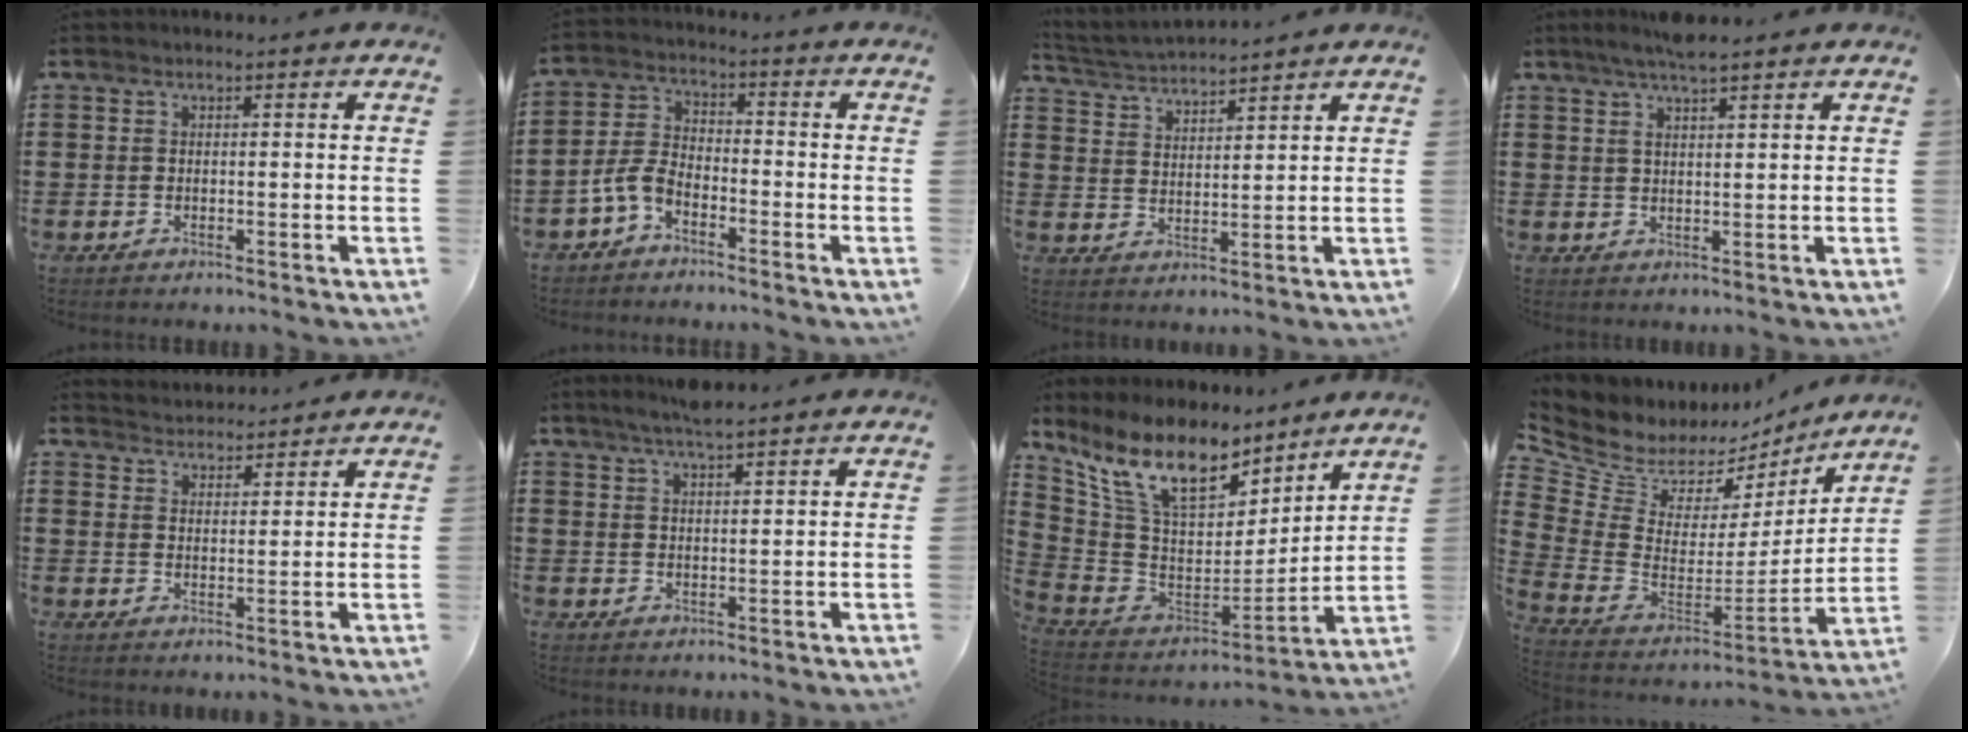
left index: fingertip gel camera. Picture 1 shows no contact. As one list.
[{"total": 4.9, "force": [-3.6, 2.0, 2.6], "torque": [-0.074, 0.003, -0.079]}, {"total": 3.4, "force": [3.3, -0.1, 0.3], "torque": [-0.021, -0.016, 0.058]}, {"total": 3.5, "force": [2.8, 0.3, 2.2], "torque": [-0.047, 0.002, 0.049]}, {"total": 3.1, "force": [3.1, 0.2, -0.6], "torque": [0.000, -0.014, 0.059]}, {"total": 3.1, "force": [2.7, 0.1, 1.7], "torque": [-0.037, -0.001, 0.048]}, {"total": 13.3, "force": [9.1, 5.2, 8.2], "torque": [-0.205, -0.055, 0.165]}, {"total": 7.4, "force": [5.6, 4.4, 2.2], "torque": [-0.091, -0.053, 0.100]}]